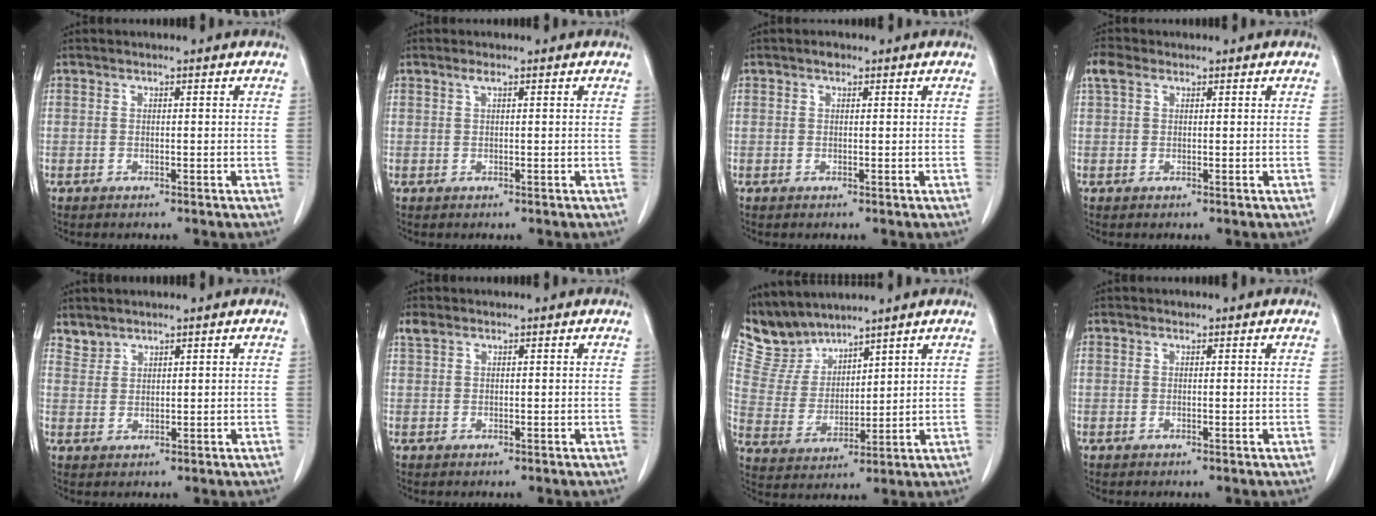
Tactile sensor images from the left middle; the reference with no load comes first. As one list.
[{"total": 0.8, "force": [0.5, 0.0, 0.7], "torque": [-0.017, 0.004, 0.011]}, {"total": 0.8, "force": [0.6, 0.4, 0.4], "torque": [-0.009, 0.001, 0.007]}, {"total": 2.6, "force": [1.4, 1.6, 1.4], "torque": [-0.039, 0.022, 0.031]}, {"total": 2.0, "force": [1.9, 0.6, -0.3], "torque": [0.006, 0.007, 0.040]}, {"total": 1.3, "force": [1.0, 0.6, 0.6], "torque": [-0.019, 0.014, 0.025]}, {"total": 7.2, "force": [7.0, 2.0, 0.0], "torque": [-0.016, 0.008, 0.161]}, {"total": 0.5, "force": [0.4, 0.2, 0.1], "torque": [-0.007, -0.003, 0.005]}]